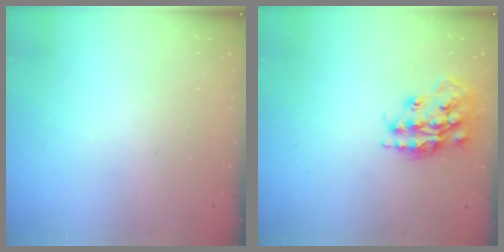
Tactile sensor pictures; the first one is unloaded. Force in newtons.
{"total": 15.7, "press": 15.7, "slide": 1.2}